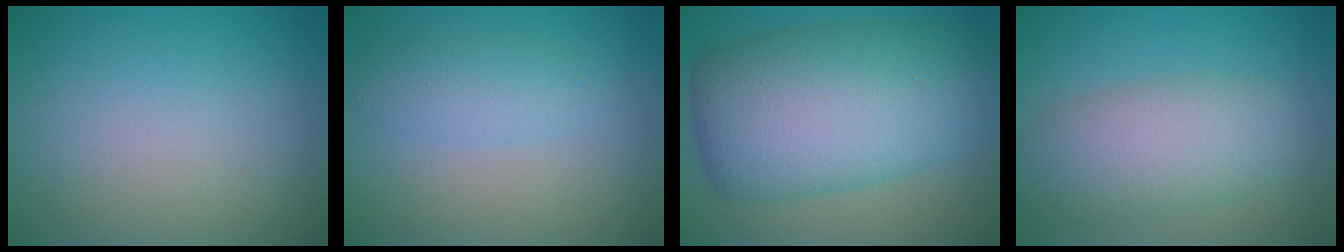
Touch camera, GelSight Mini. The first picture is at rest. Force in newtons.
{"total": 2.4, "press": 2.4, "slide": 0.3}
{"total": 12.7, "press": 12.7, "slide": 0.2}
{"total": 5.8, "press": 5.7, "slide": 0.2}